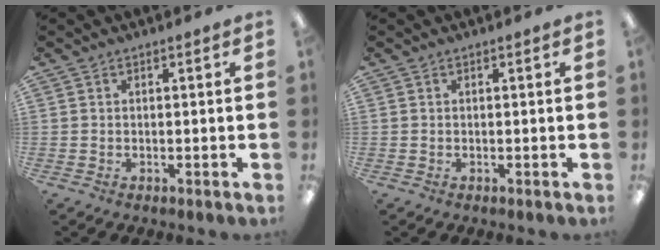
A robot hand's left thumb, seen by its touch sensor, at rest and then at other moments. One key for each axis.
{"total": 0.0}